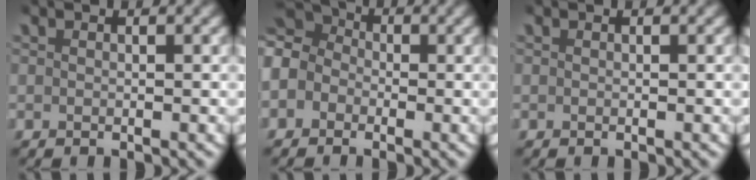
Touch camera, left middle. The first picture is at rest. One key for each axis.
{"total": 7.5, "fx": 0.9, "fy": 6.6, "fz": 3.5, "tx": -0.078, "ty": 0.004, "tz": 0.000}
{"total": 0.0}